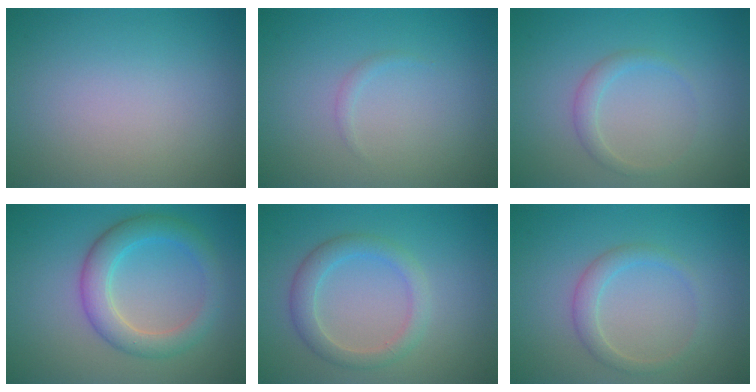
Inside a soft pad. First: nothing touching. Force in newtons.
{"total": 0.5, "press": 0.5, "slide": 0.1}
{"total": 1.4, "press": 1.4, "slide": 0.0}
{"total": 4.3, "press": 4.3, "slide": 0.2}
{"total": 2.9, "press": 2.9, "slide": 0.1}
{"total": 1.9, "press": 1.9, "slide": 0.1}